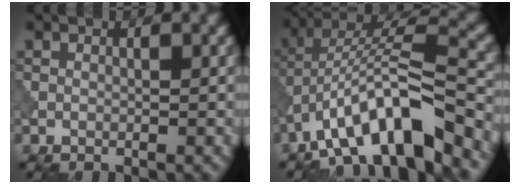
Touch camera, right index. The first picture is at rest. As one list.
[{"total": 10.2, "force": [-6.5, 2.6, 7.3], "torque": [-0.111, 0.020, -0.117]}]